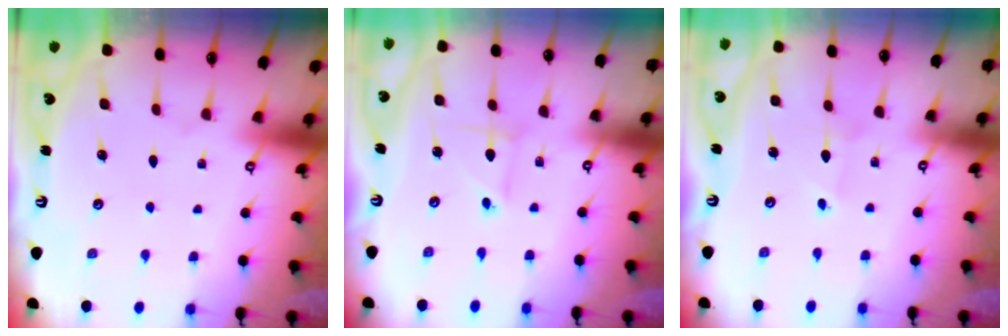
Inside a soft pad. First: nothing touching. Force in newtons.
{"total": 2.4, "press": 2.4, "slide": 0.2}
{"total": 2.7, "press": 2.7, "slide": 0.3}